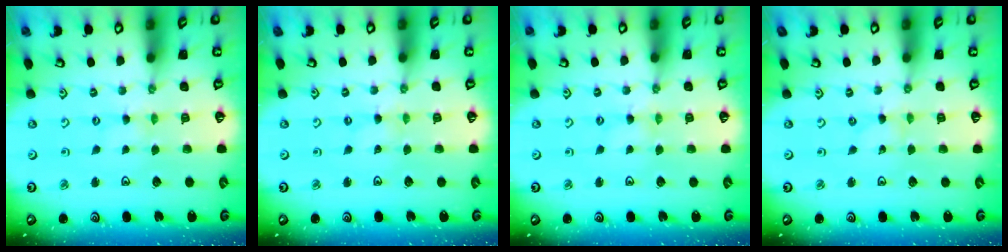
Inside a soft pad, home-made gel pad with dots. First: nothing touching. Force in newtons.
{"total": 0.0}
{"total": 1.7, "press": 1.7, "slide": 0.3}
{"total": 0.0}